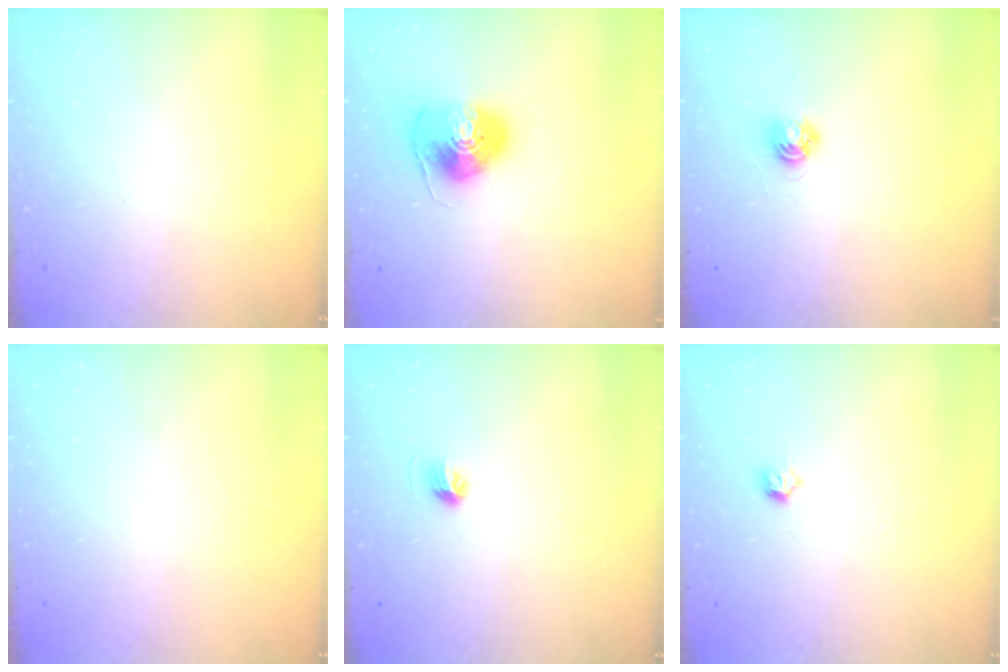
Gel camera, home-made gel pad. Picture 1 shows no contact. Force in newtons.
{"total": 8.8, "press": 8.8, "slide": 0.8}
{"total": 4.0, "press": 4.0, "slide": 0.5}
{"total": 0.0}
{"total": 4.6, "press": 4.4, "slide": 1.4}
{"total": 5.1, "press": 5.0, "slide": 1.0}